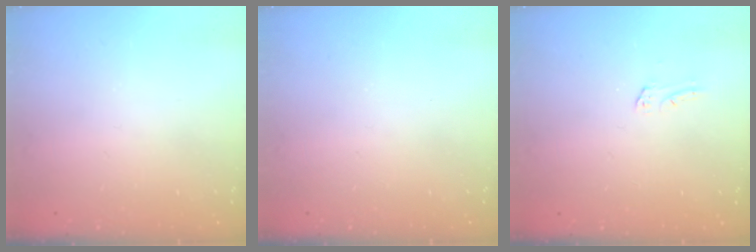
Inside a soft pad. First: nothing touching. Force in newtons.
{"total": 0.0}
{"total": 2.1, "press": 2.1, "slide": 0.2}